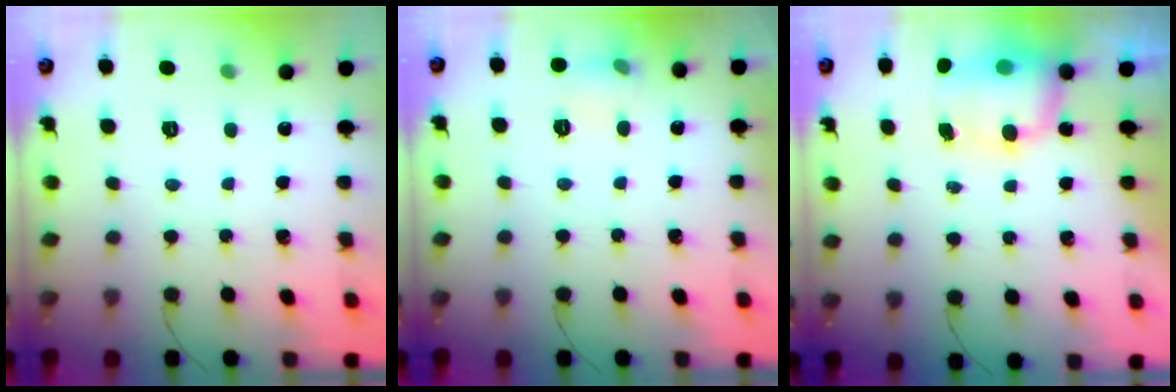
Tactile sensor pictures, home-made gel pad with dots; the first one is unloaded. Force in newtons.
{"total": 6.1, "press": 5.9, "slide": 1.7}
{"total": 8.5, "press": 8.4, "slide": 1.2}